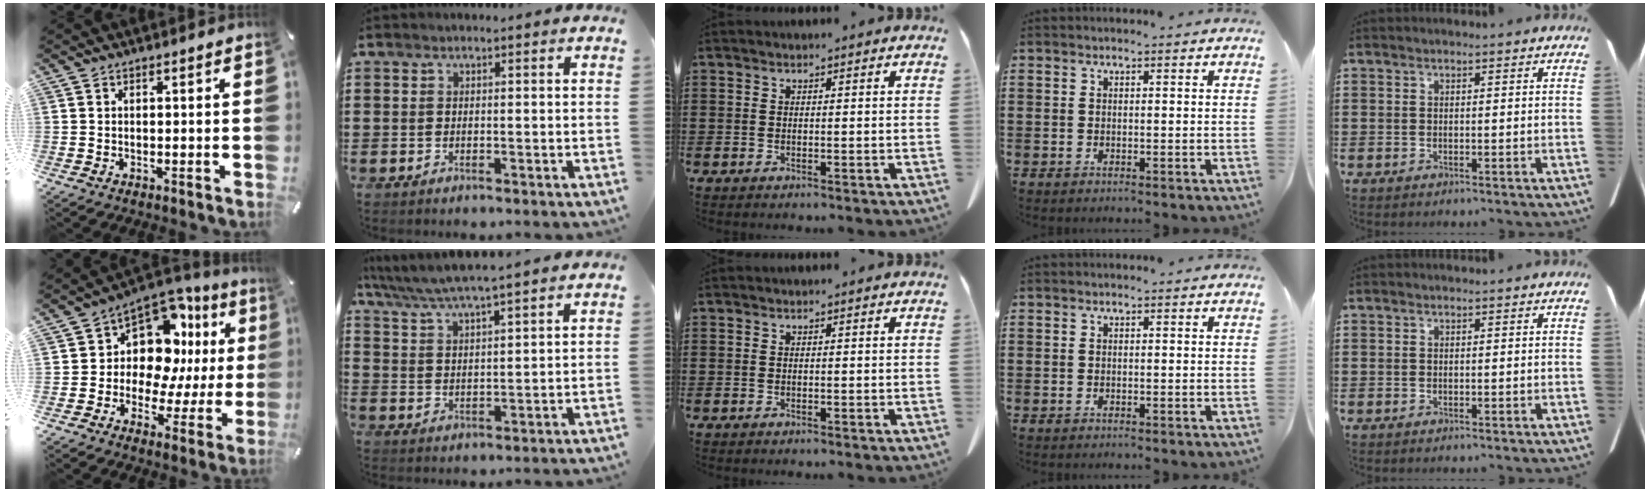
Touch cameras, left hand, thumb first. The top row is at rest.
{"thumb": {"total": 12.5, "force": [4.6, 9.5, 6.7], "torque": [-0.111, -0.058, 0.083]}, "index": {"total": 5.4, "force": [4.9, -0.3, 2.2], "torque": [-0.060, -0.025, 0.083]}}